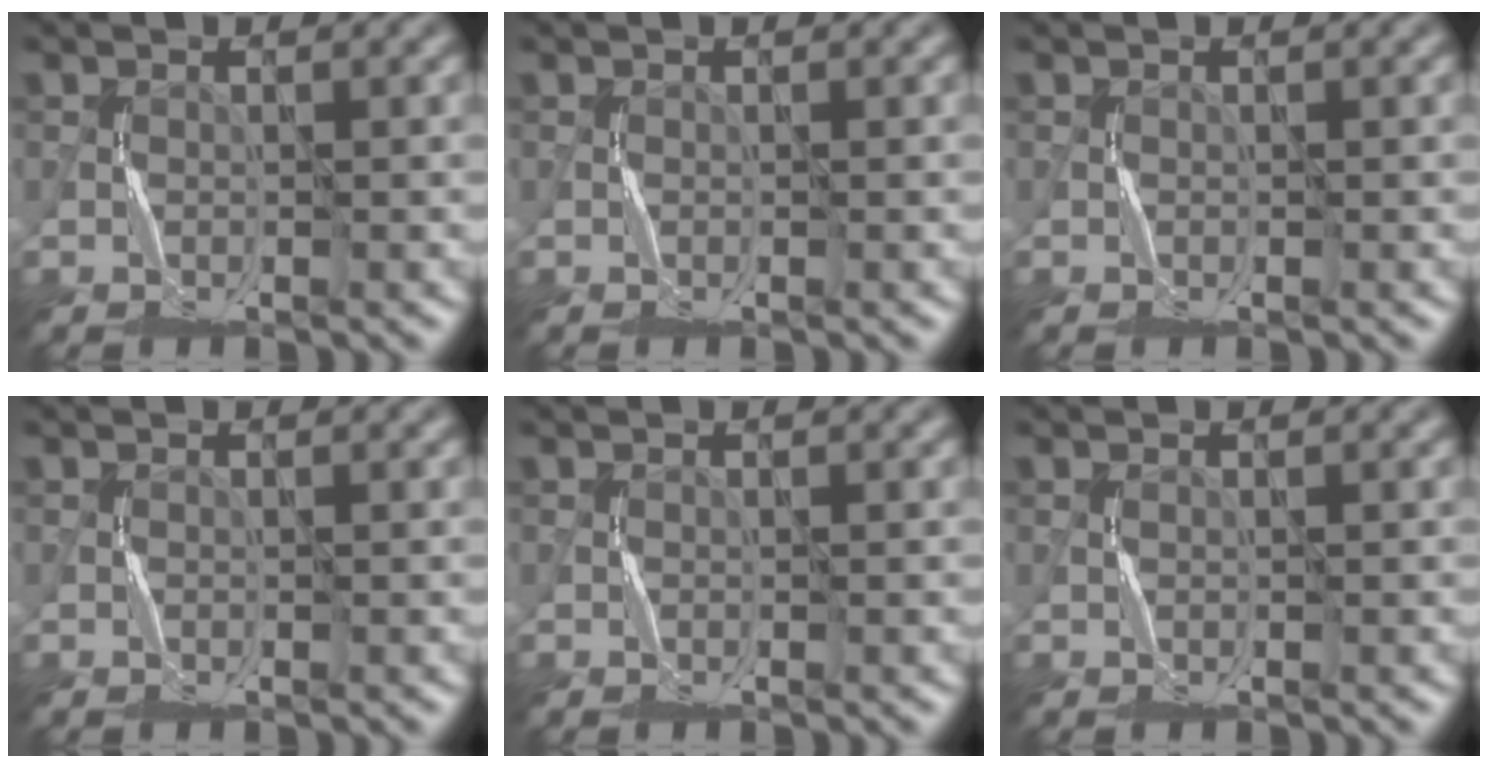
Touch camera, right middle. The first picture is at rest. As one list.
[{"total": 0.0}, {"total": 0.0}, {"total": 0.0}, {"total": 0.0}, {"total": 0.0}]